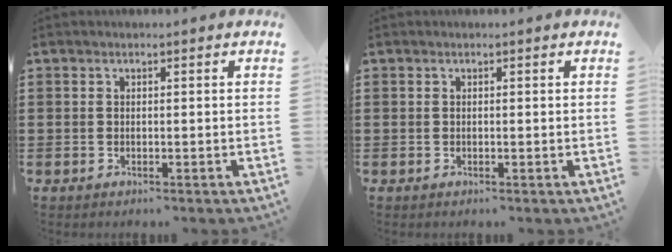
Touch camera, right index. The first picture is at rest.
{"total": 0.0}